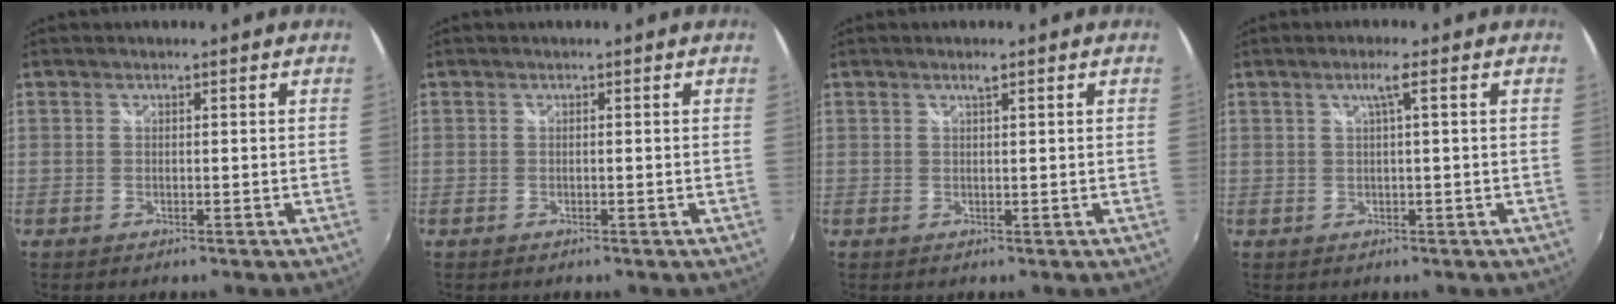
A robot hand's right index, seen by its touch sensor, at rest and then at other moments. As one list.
[{"total": 0.0}, {"total": 1.1, "force": [0.8, -0.2, 0.6], "torque": [-0.007, -0.001, 0.014]}, {"total": 2.5, "force": [0.8, -0.5, 2.3], "torque": [-0.040, 0.001, 0.013]}]